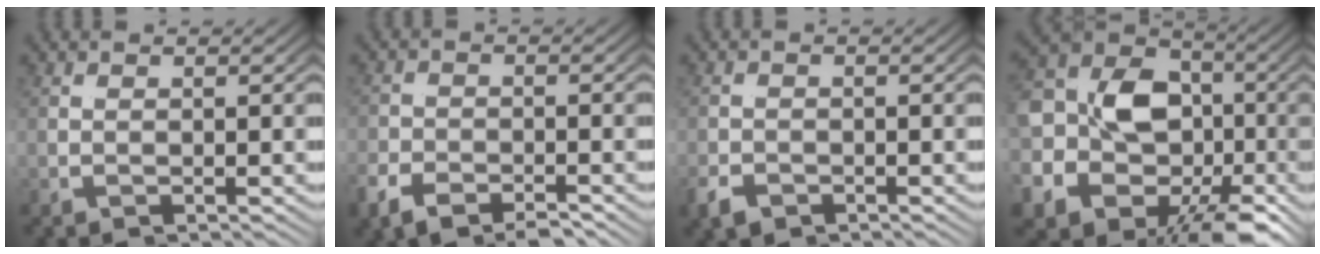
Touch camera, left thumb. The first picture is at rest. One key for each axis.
{"total": 1.6, "fx": -1.0, "fy": -0.2, "fz": -1.2, "tx": 0.009, "ty": 0.003, "tz": -0.026}
{"total": 1.5, "fx": -1.2, "fy": 0.8, "fz": -0.4, "tx": 0.003, "ty": -0.007, "tz": -0.020}
{"total": 17.1, "fx": -2.3, "fy": 11.4, "fz": 12.5, "tx": -0.230, "ty": -0.029, "tz": -0.030}